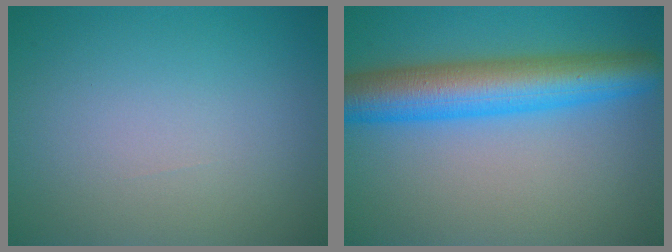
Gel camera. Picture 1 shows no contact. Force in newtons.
{"total": 8.1, "press": 8.1, "slide": 0.2}